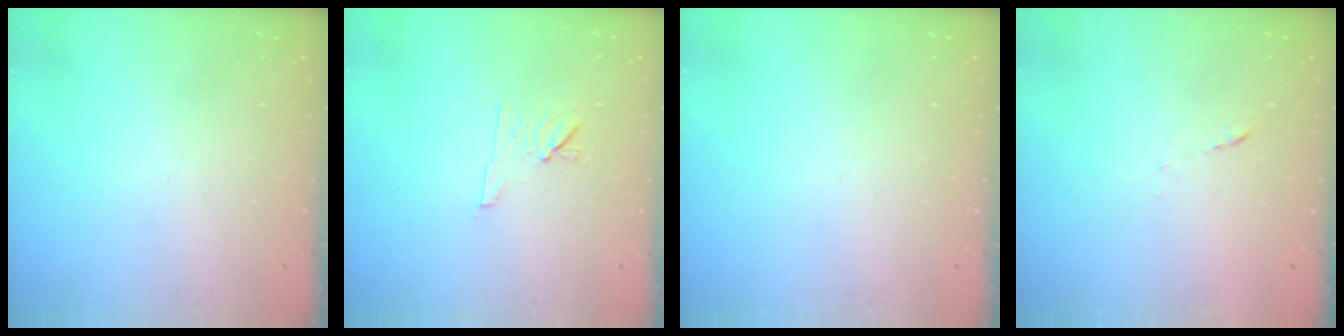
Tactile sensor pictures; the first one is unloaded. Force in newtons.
{"total": 7.0, "press": 6.9, "slide": 0.9}
{"total": 0.0}
{"total": 5.5, "press": 5.4, "slide": 0.4}